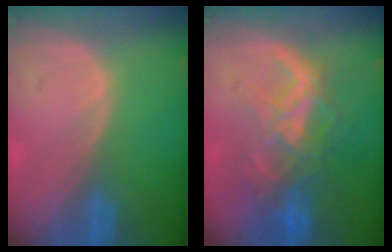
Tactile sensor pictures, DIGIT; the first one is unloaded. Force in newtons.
{"total": 8.9, "press": 7.6, "slide": 4.7}